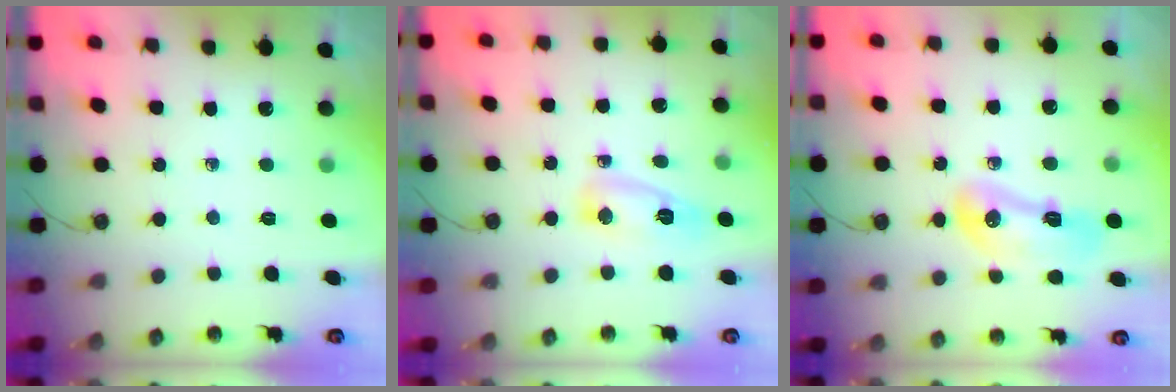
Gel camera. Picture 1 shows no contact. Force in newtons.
{"total": 6.7, "press": 6.6, "slide": 0.9}
{"total": 11.5, "press": 10.8, "slide": 3.8}